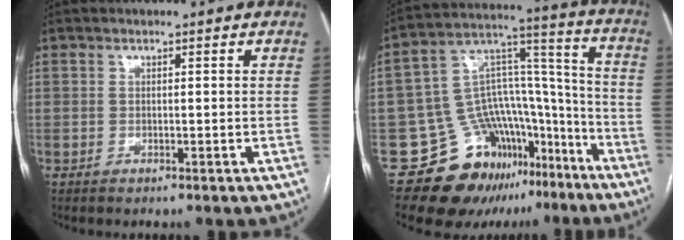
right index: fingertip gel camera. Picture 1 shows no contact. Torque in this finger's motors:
{"motor_torque": [-0.03, -0.33, -0.54, -0.21]}